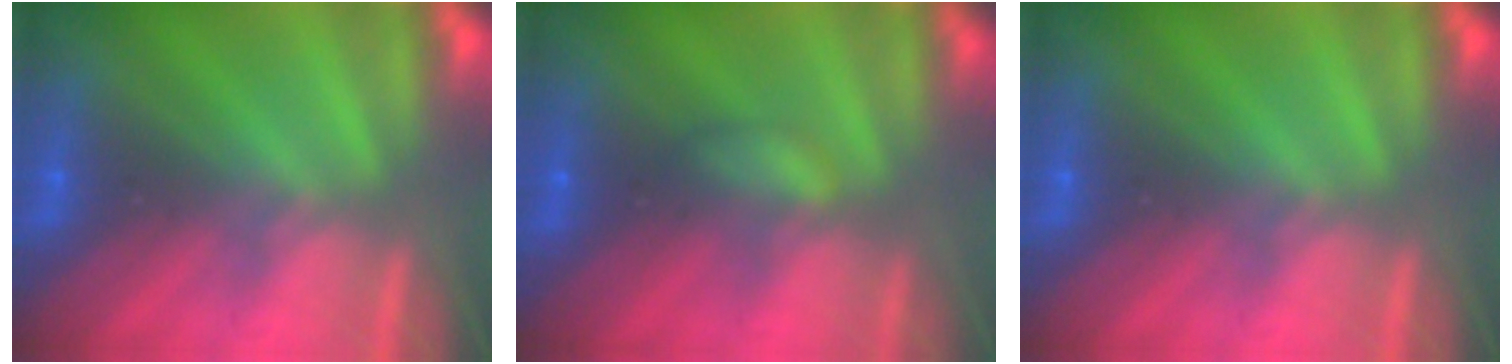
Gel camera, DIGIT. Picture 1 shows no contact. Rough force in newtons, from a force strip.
{"total": 2.1}
{"total": 0.0}